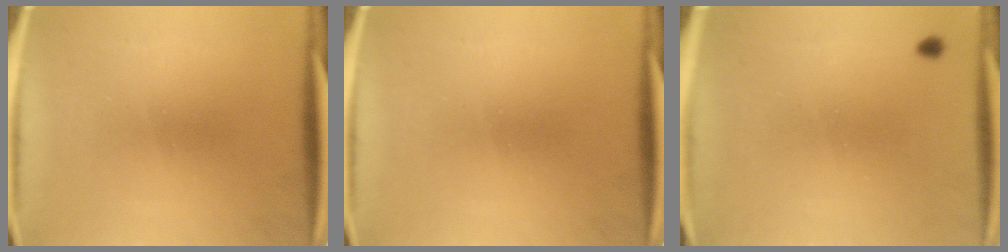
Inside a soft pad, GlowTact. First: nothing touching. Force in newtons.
{"total": 0.0}
{"total": 0.8}